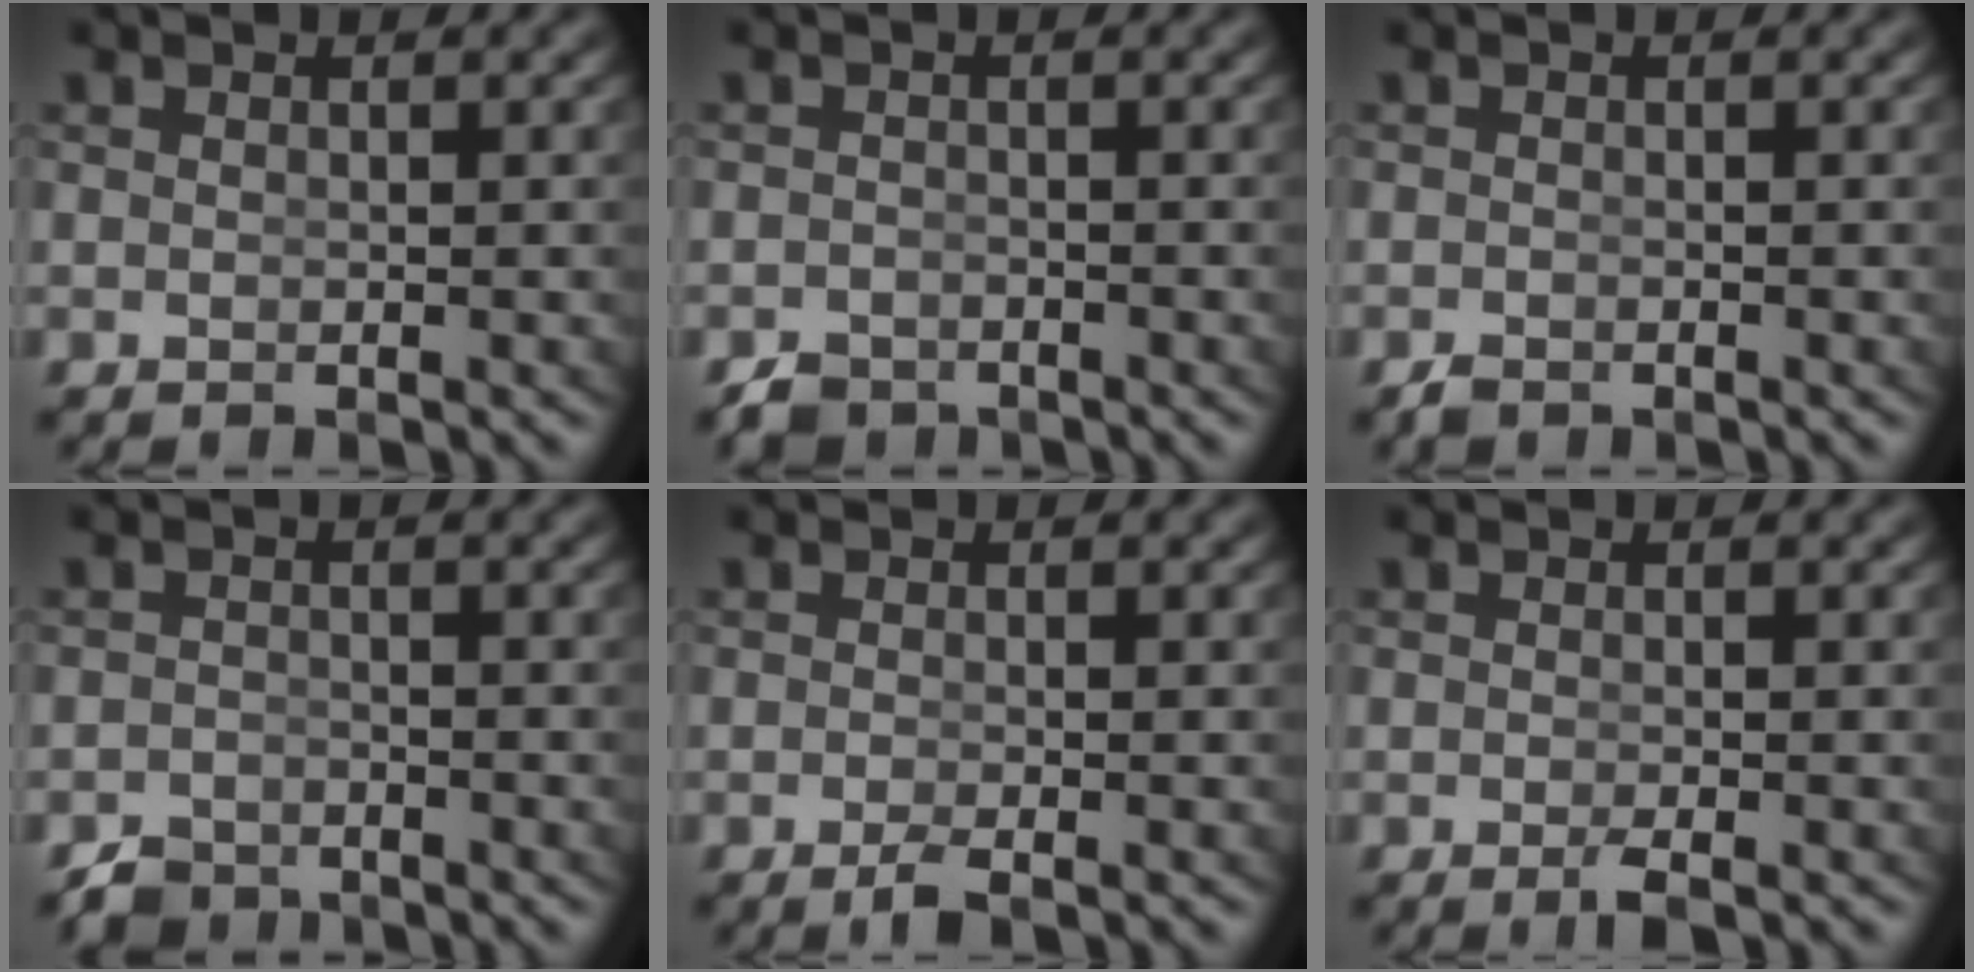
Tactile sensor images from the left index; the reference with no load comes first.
{"total": 2.2, "force": [-2.1, 0.3, -0.2], "torque": [0.008, -0.020, -0.031]}
{"total": 1.0, "force": [-1.0, -0.1, 0.0], "torque": [-0.003, -0.015, -0.011]}
{"total": 2.6, "force": [-2.5, 0.4, -0.3], "torque": [0.011, -0.019, -0.040]}
{"total": 1.6, "force": [-1.3, 0.1, 1.0], "torque": [-0.022, -0.009, -0.020]}
{"total": 1.4, "force": [-1.1, 0.1, 0.9], "torque": [-0.017, -0.007, -0.017]}